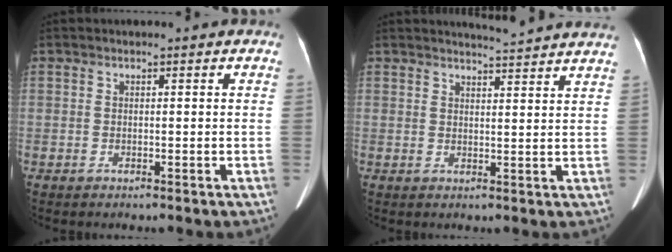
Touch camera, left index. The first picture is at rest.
{"total": 7.6, "force": [7.4, -0.8, 1.6], "torque": [-0.028, 0.000, 0.081]}